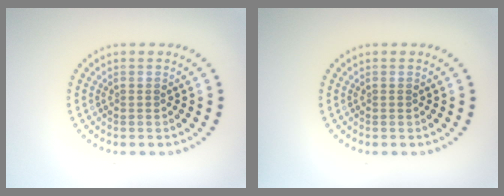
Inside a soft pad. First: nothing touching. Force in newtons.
{"total": 0.0}